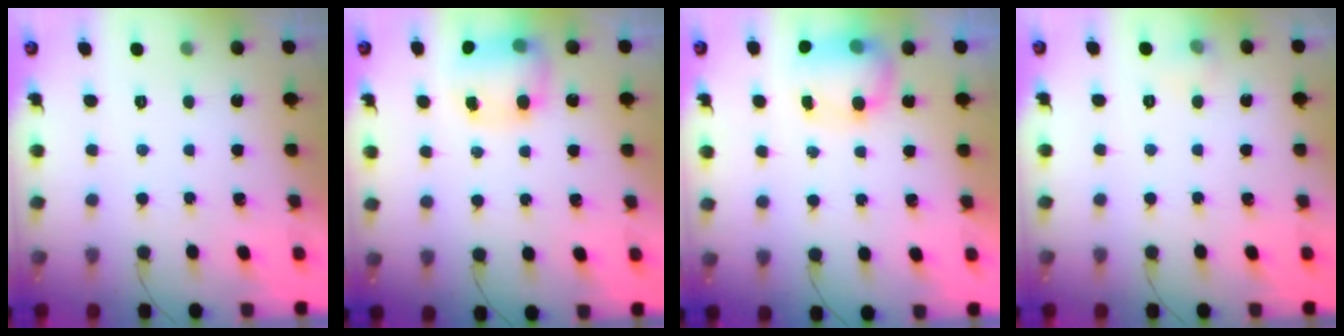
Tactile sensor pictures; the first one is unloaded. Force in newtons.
{"total": 8.3, "press": 8.2, "slide": 1.0}
{"total": 8.0, "press": 8.0, "slide": 0.8}
{"total": 5.0, "press": 4.1, "slide": 2.7}